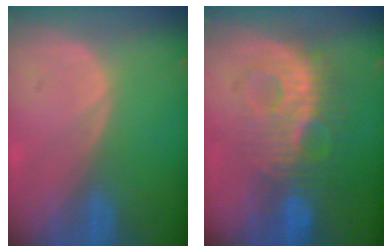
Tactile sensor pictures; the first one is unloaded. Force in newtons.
{"total": 9.2, "press": 8.6, "slide": 3.1}